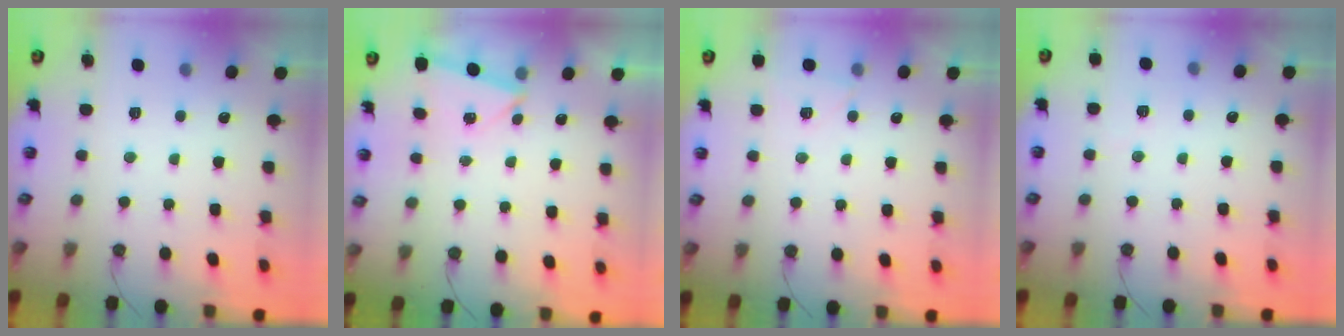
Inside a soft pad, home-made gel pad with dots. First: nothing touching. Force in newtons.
{"total": 2.7, "press": 2.1, "slide": 1.8}
{"total": 4.5, "press": 4.5, "slide": 0.2}
{"total": 2.1, "press": 2.1, "slide": 0.5}